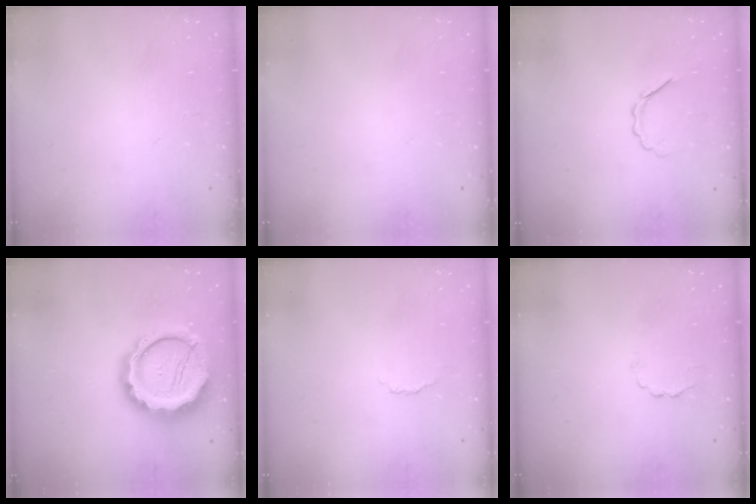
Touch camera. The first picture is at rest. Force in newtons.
{"total": 0.0}
{"total": 3.6, "press": 3.5, "slide": 0.7}
{"total": 16.1, "press": 15.8, "slide": 3.1}
{"total": 2.9, "press": 2.8, "slide": 0.7}
{"total": 2.2, "press": 2.1, "slide": 0.6}